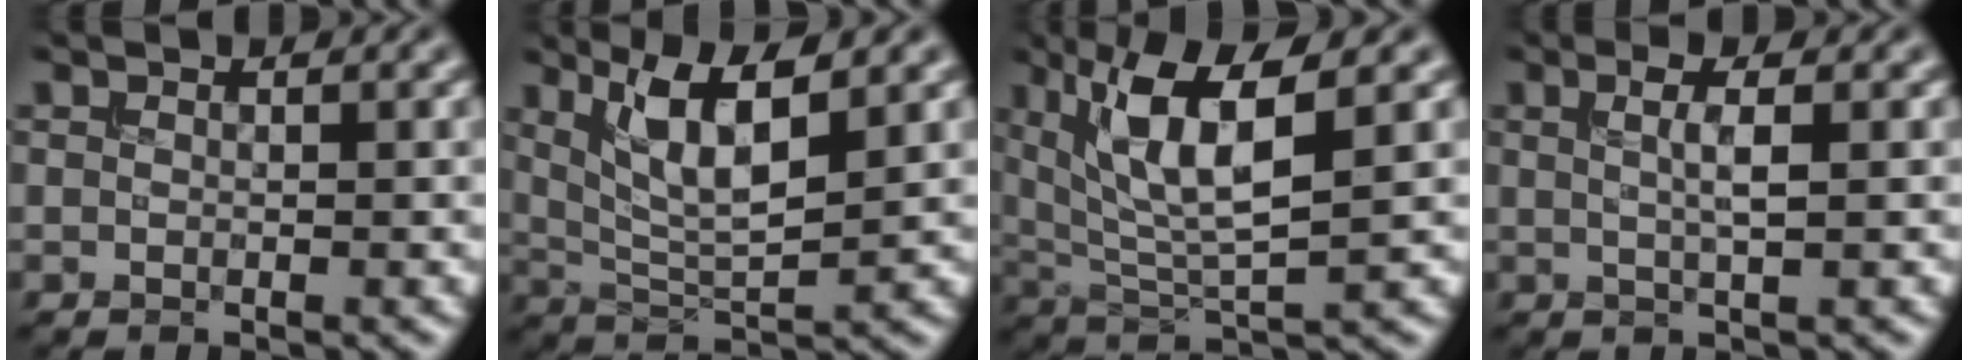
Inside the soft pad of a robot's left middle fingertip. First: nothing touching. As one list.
[{"total": 6.0, "force": [2.4, 1.7, 5.2], "torque": [-0.100, -0.006, 0.047]}, {"total": 7.6, "force": [2.6, 2.1, 6.9], "torque": [-0.132, -0.003, 0.051]}, {"total": 2.5, "force": [0.3, 0.7, 2.4], "torque": [-0.038, 0.004, 0.003]}]